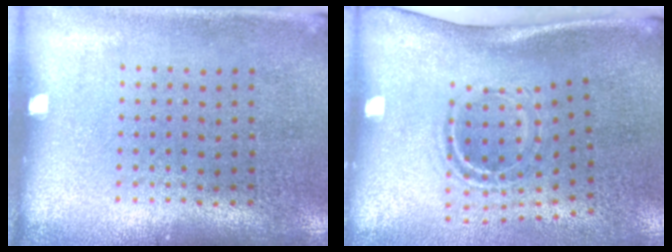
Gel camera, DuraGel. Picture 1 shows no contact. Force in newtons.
{"total": 2.1, "press": 1.2, "slide": 1.7}